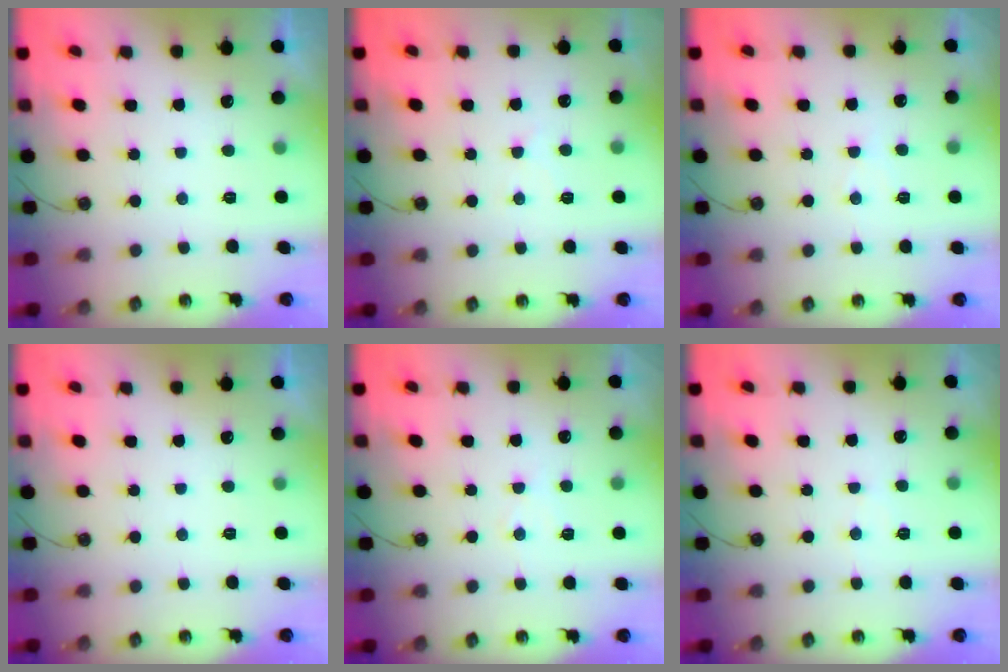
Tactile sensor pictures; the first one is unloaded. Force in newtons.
{"total": 5.9, "press": 5.8, "slide": 0.8}
{"total": 4.7, "press": 4.7, "slide": 0.7}
{"total": 0.0}
{"total": 5.5, "press": 5.5, "slide": 0.3}
{"total": 3.6, "press": 3.5, "slide": 0.6}